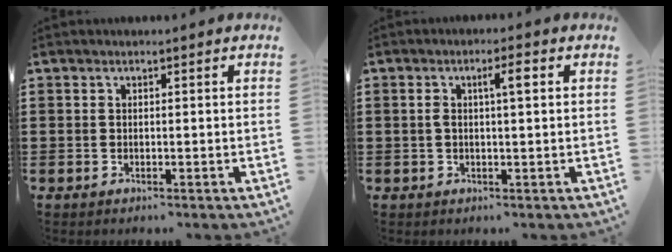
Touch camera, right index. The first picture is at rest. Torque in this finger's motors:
{"motor_torque": [0.52, -0.17, 0.12, 0.03]}